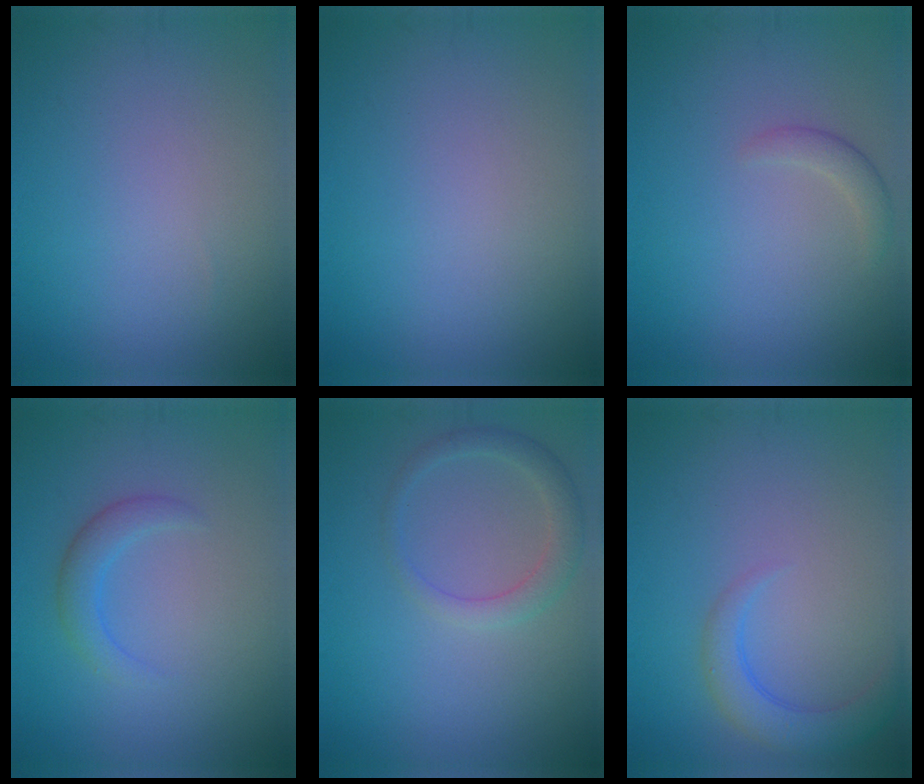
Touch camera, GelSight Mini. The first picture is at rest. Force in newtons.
{"total": 0.0}
{"total": 1.2, "press": 1.2, "slide": 0.1}
{"total": 2.0, "press": 2.0, "slide": 0.1}
{"total": 2.4, "press": 2.4, "slide": 0.1}
{"total": 3.0, "press": 3.0, "slide": 0.3}